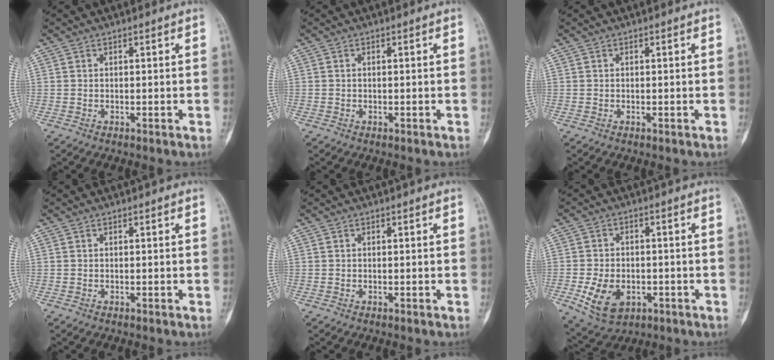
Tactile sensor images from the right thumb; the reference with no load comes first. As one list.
[{"total": 0.0}, {"total": 0.0}, {"total": 0.0}, {"total": 0.0}, {"total": 9.3, "force": [-2.8, 6.4, 6.1], "torque": [-0.099, 0.006, -0.035]}]